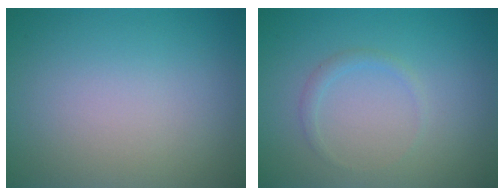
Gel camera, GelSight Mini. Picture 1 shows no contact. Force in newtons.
{"total": 0.9, "press": 0.9, "slide": 0.1}